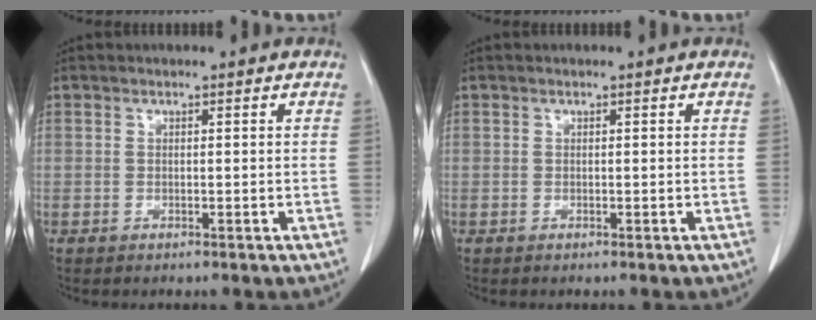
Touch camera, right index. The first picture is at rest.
{"total": 0.0}